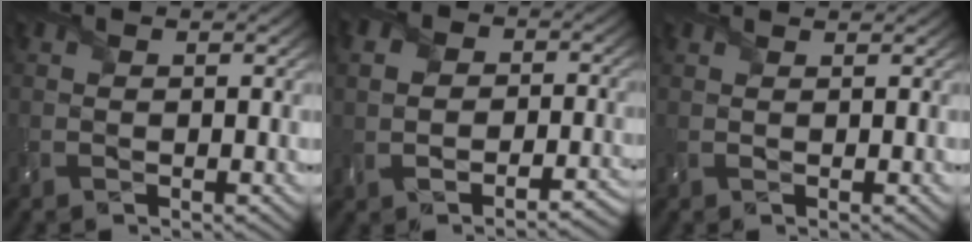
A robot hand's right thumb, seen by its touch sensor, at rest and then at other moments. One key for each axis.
{"total": 6.2, "fx": -1.5, "fy": 5.0, "fz": 3.4, "tx": -0.049, "ty": 0.000, "tz": -0.033}
{"total": 1.7, "fx": 1.4, "fy": 0.3, "fz": 1.0, "tx": -0.026, "ty": 0.002, "tz": 0.020}